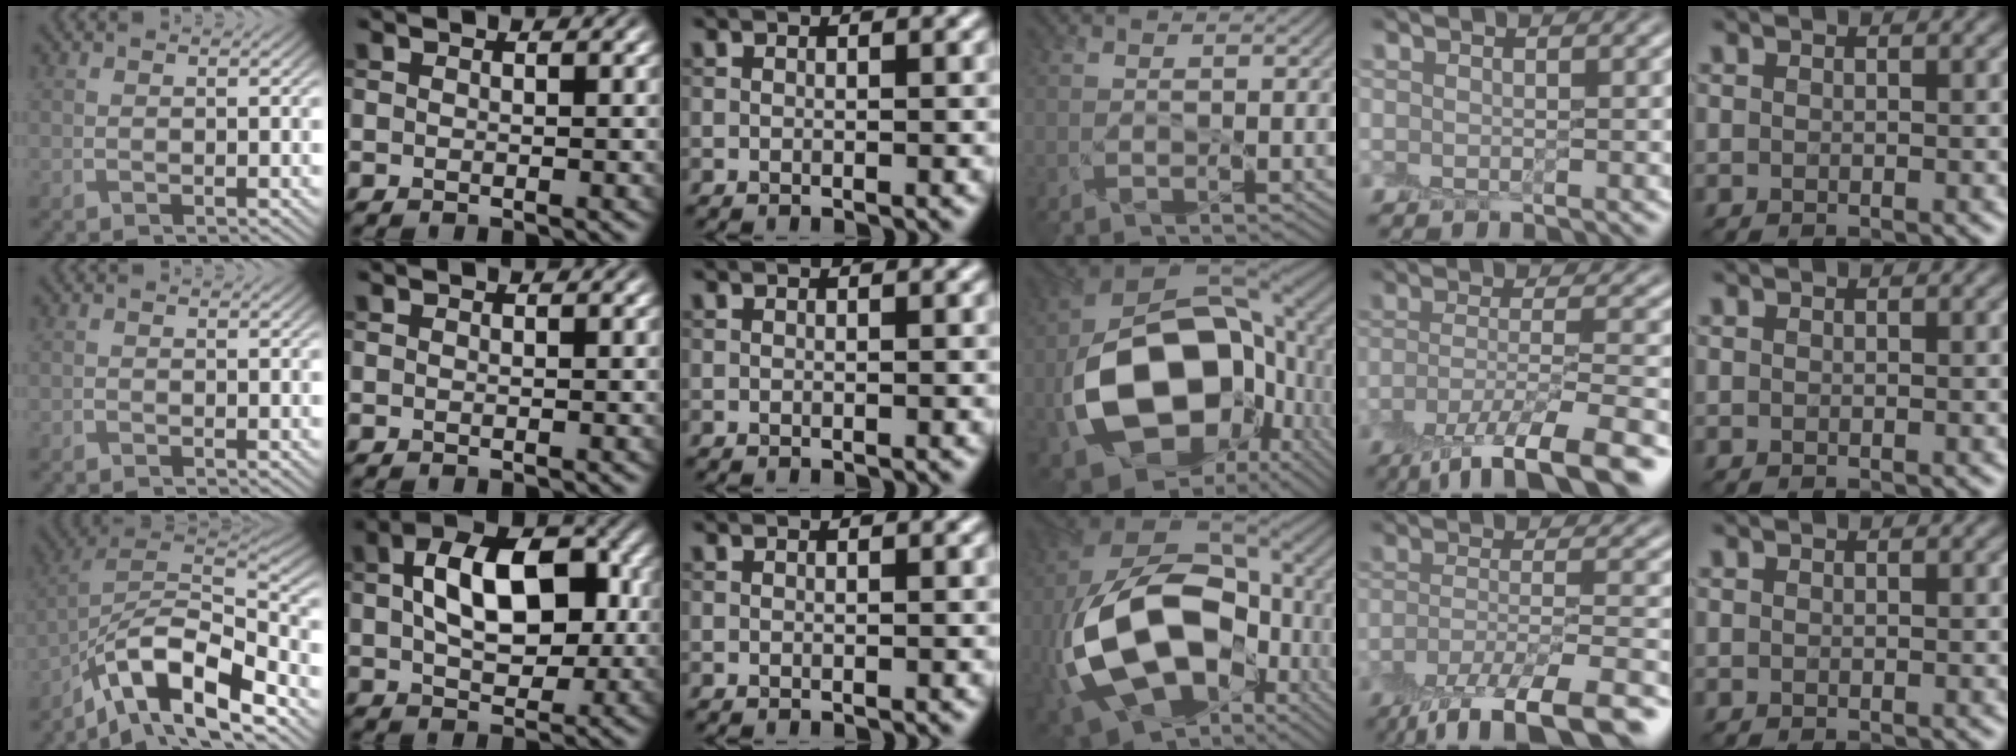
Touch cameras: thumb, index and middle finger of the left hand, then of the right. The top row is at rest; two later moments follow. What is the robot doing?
{"motion": "peel", "object": "plastic screen protector"}